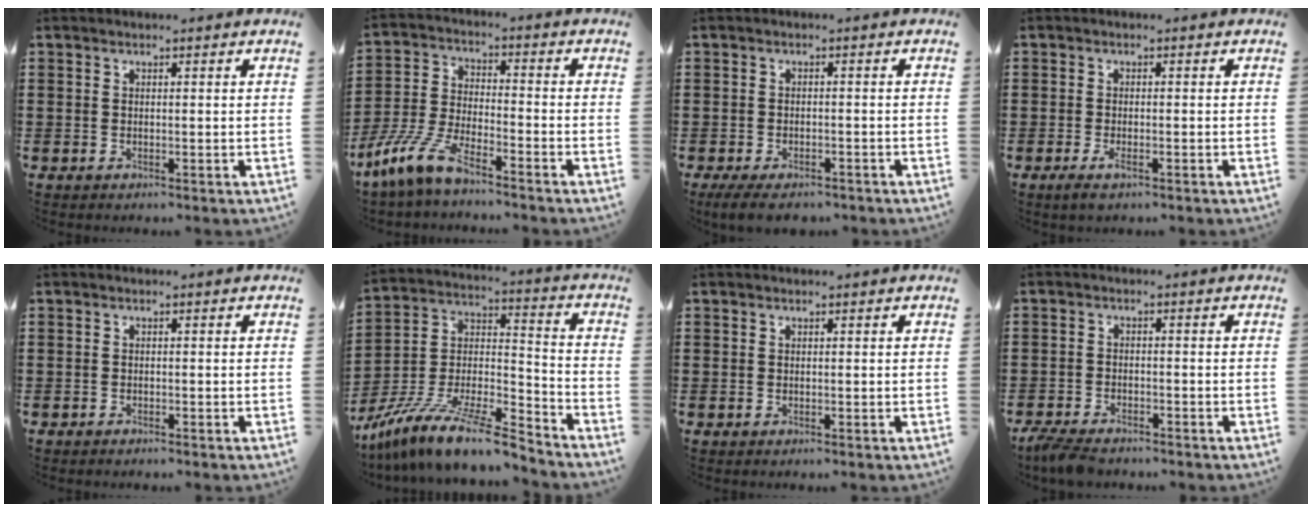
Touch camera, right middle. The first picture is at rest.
{"total": 8.5, "force": [-6.9, 1.3, 4.9], "torque": [-0.121, -0.007, -0.139]}
{"total": 2.8, "force": [-2.4, 0.7, 1.2], "torque": [-0.030, -0.002, -0.049]}
{"total": 2.1, "force": [-1.1, 0.6, 1.7], "torque": [-0.045, -0.008, -0.023]}
{"total": 0.7, "force": [-0.7, 0.0, 0.1], "torque": [-0.003, -0.001, -0.014]}
{"total": 13.9, "force": [-11.9, 0.9, 7.1], "torque": [-0.132, 0.016, -0.226]}
{"total": 0.0}
{"total": 3.5, "force": [-3.3, 0.8, 0.9], "torque": [-0.032, -0.002, -0.072]}